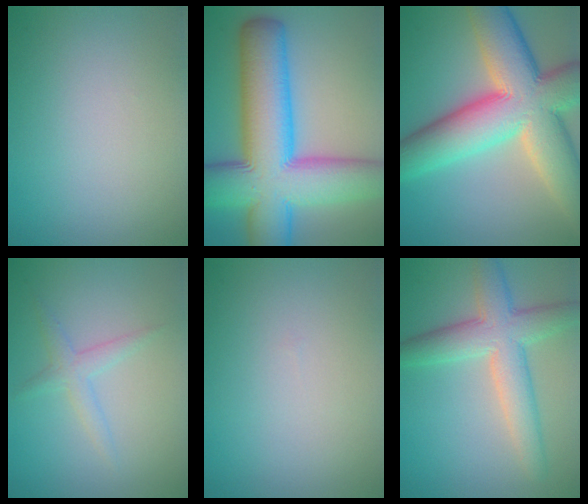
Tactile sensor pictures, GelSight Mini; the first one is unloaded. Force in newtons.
{"total": 15.2, "press": 15.2, "slide": 0.4}
{"total": 14.4, "press": 14.3, "slide": 1.2}
{"total": 1.8, "press": 1.8, "slide": 0.1}
{"total": 0.0}
{"total": 6.0, "press": 6.0, "slide": 0.5}